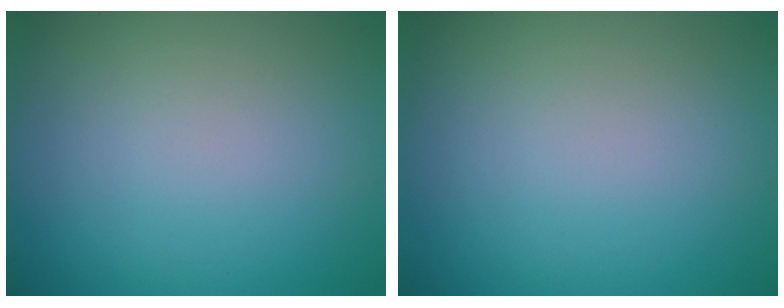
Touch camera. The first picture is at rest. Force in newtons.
{"total": 0.0}